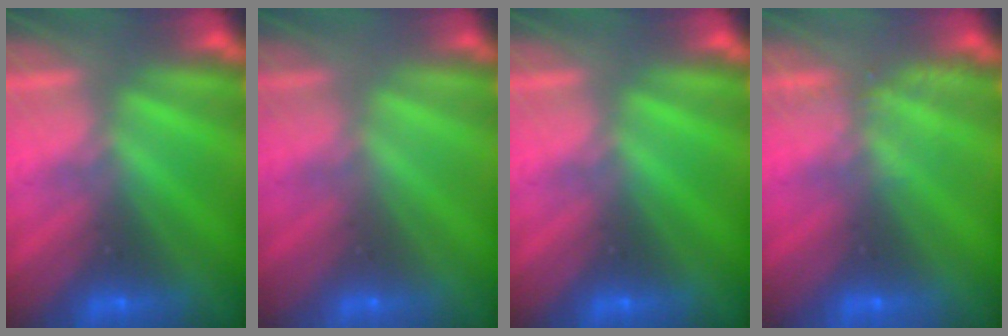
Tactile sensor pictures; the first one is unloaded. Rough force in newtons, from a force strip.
{"total": 3.7}
{"total": 0.0}
{"total": 2.2}